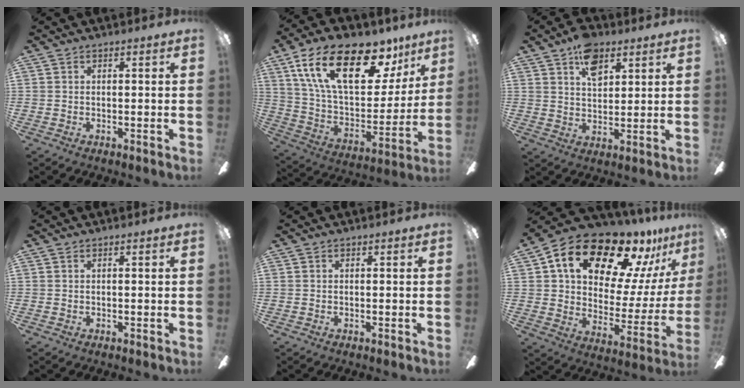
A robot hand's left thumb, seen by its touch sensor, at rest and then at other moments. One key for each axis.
{"total": 26.2, "fx": 14.5, "fy": 12.0, "fz": 18.2, "tx": -0.311, "ty": -0.067, "tz": 0.252}
{"total": 9.7, "fx": 5.4, "fy": 5.8, "fz": 5.6, "tx": -0.075, "ty": -0.014, "tz": 0.094}
{"total": 0.0}
{"total": 0.0}
{"total": 21.1, "fx": 14.2, "fy": 10.3, "fz": 11.7, "tx": -0.188, "ty": -0.088, "tz": 0.240}